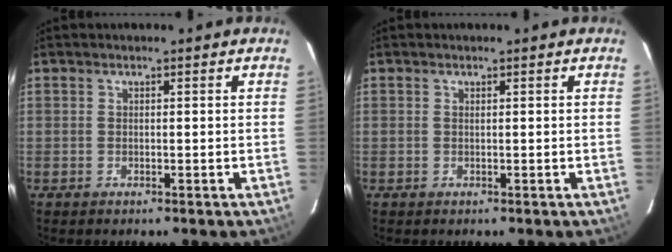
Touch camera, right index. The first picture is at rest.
{"total": 0.0}